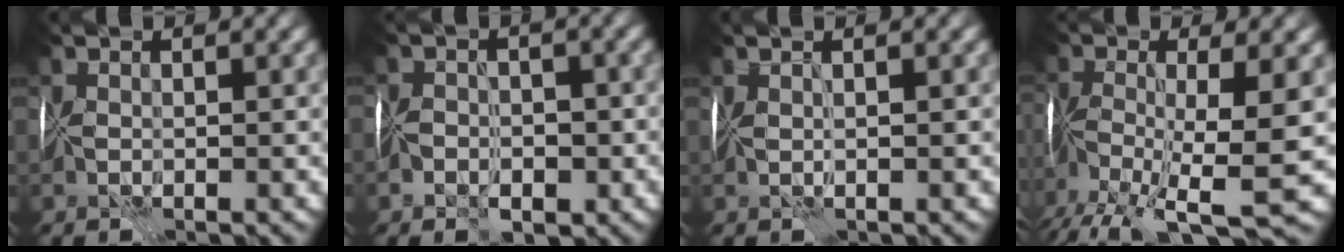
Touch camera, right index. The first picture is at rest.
{"total": 3.2, "force": [-2.0, 2.0, 1.5], "torque": [-0.009, -0.002, -0.039]}
{"total": 0.9, "force": [0.6, -0.5, 0.5], "torque": [-0.004, 0.002, 0.008]}
{"total": 10.4, "force": [-4.3, 2.2, 9.2], "torque": [-0.165, -0.018, -0.077]}